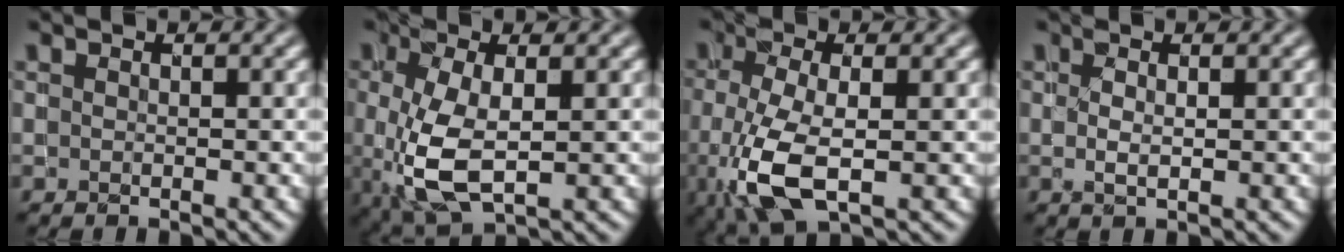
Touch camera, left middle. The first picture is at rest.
{"total": 5.9, "force": [-0.8, 2.7, 5.2], "torque": [-0.123, -0.008, -0.009]}
{"total": 6.1, "force": [-1.9, 2.4, 5.3], "torque": [-0.127, -0.008, -0.034]}
{"total": 0.7, "force": [0.3, 0.2, 0.6], "torque": [-0.010, -0.003, 0.007]}